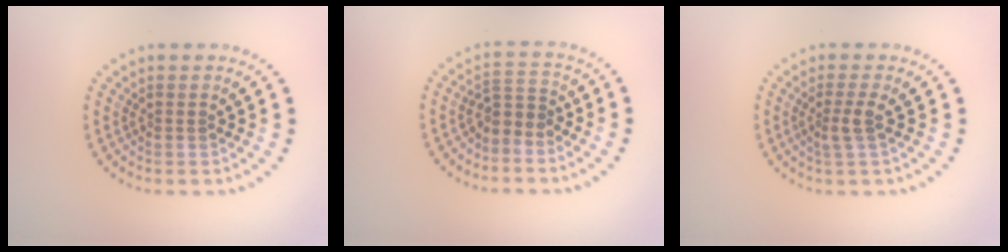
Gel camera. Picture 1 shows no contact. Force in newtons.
{"total": 2.2, "press": 1.5, "slide": 1.6}
{"total": 1.8, "press": 1.4, "slide": 1.2}